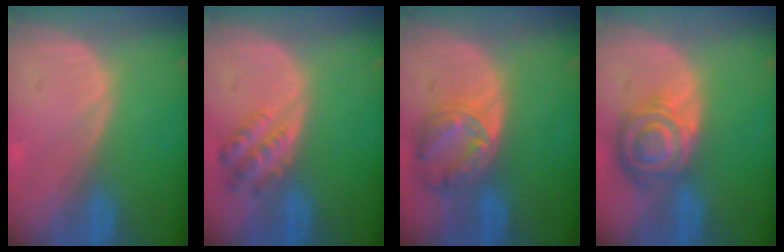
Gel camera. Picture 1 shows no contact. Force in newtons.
{"total": 4.5, "press": 4.5, "slide": 0.6}
{"total": 8.3, "press": 7.1, "slide": 4.2}
{"total": 8.3, "press": 7.2, "slide": 4.0}